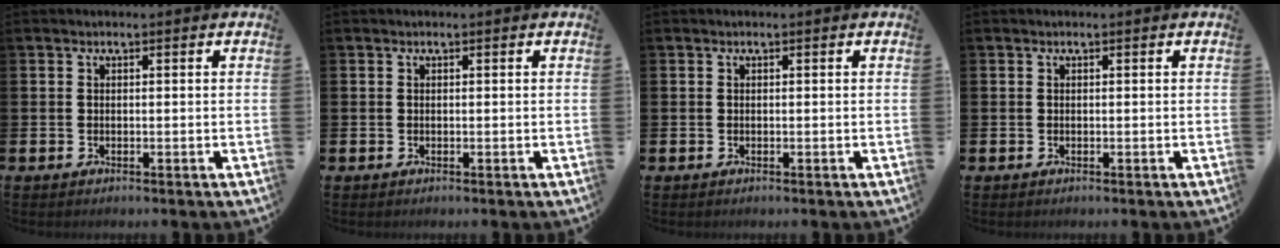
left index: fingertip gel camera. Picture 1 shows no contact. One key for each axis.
{"total": 0.0}
{"total": 0.0}
{"total": 0.0}